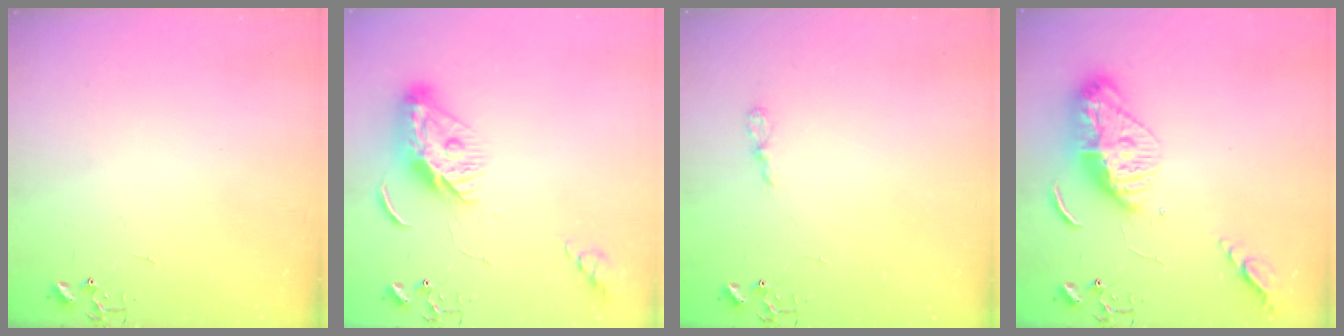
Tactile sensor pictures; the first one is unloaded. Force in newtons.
{"total": 9.5, "press": 9.5, "slide": 0.5}
{"total": 4.4, "press": 4.4, "slide": 0.6}
{"total": 13.7, "press": 13.7, "slide": 1.4}